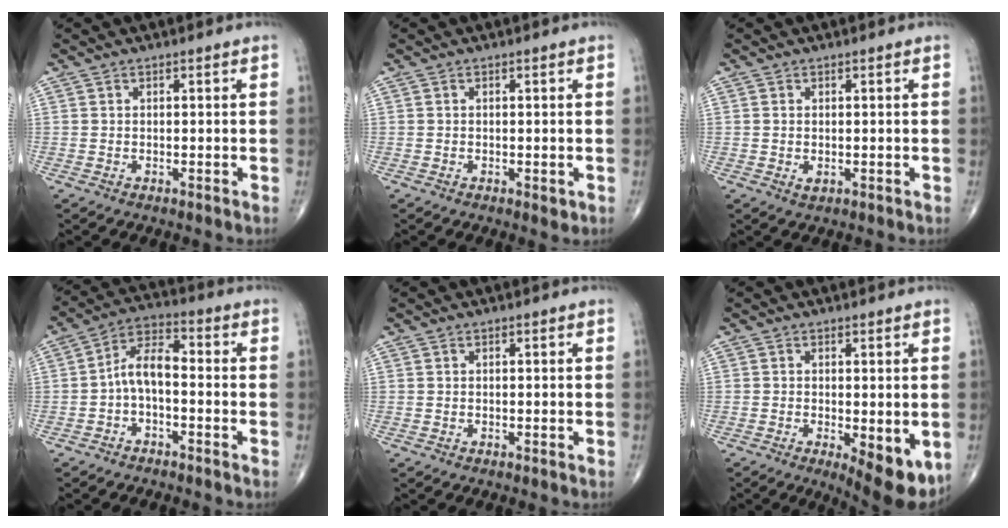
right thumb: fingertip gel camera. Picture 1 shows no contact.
{"total": 1.2, "force": [-0.3, 0.5, 1.0], "torque": [-0.010, -0.002, -0.005]}
{"total": 1.3, "force": [-0.1, 0.8, 1.0], "torque": [-0.018, 0.000, 0.000]}
{"total": 7.2, "force": [-1.4, 3.5, 6.1], "torque": [-0.106, 0.038, -0.038]}
{"total": 0.0}
{"total": 8.9, "force": [-2.5, 3.2, 8.0], "torque": [-0.100, -0.020, -0.030]}